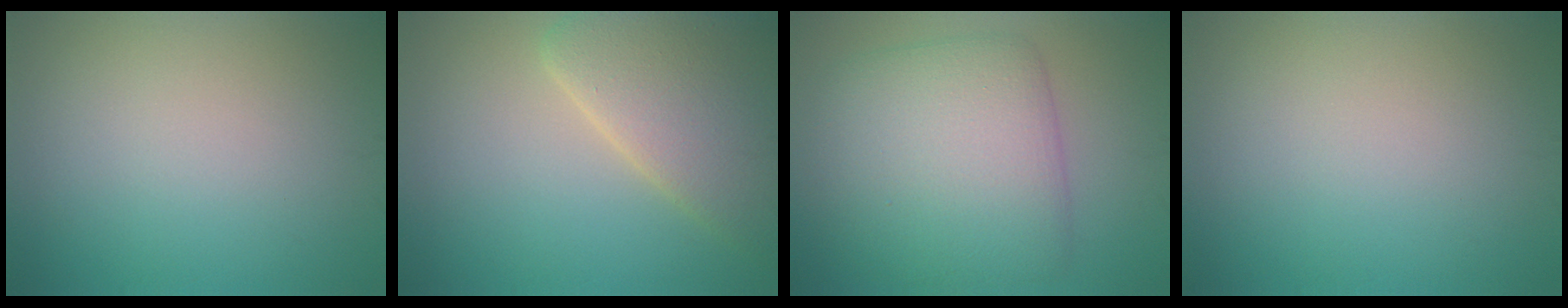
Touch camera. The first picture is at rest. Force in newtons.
{"total": 7.3, "press": 7.3, "slide": 0.9}
{"total": 8.5, "press": 8.5, "slide": 0.3}
{"total": 0.0}